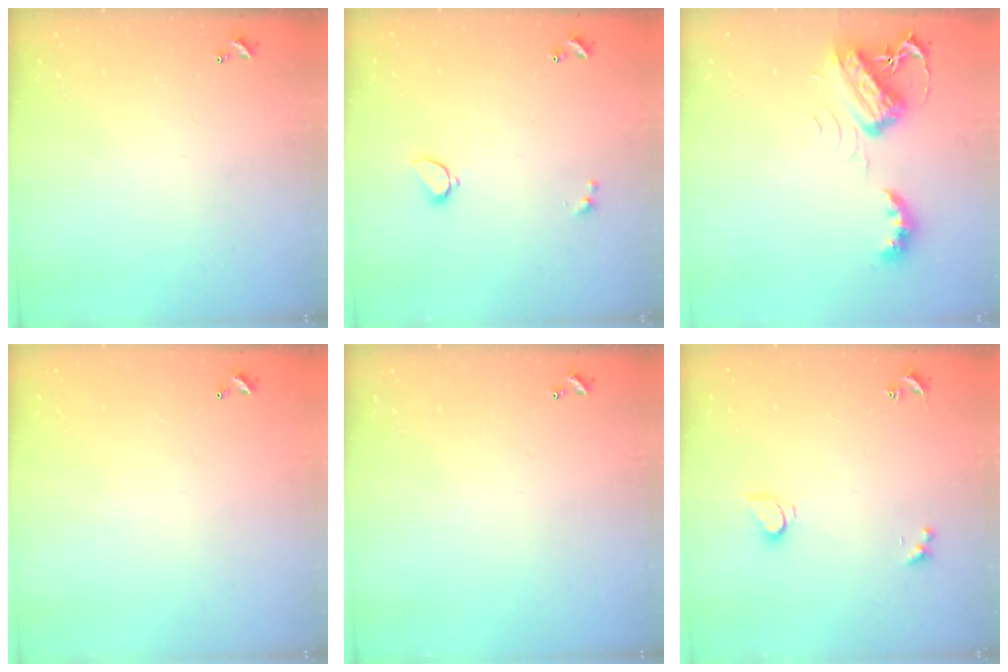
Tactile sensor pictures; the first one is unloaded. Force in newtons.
{"total": 1.7, "press": 1.6, "slide": 0.5}
{"total": 7.0, "press": 7.0, "slide": 0.1}
{"total": 2.8, "press": 2.8, "slide": 0.1}
{"total": 0.0}
{"total": 2.9, "press": 2.9, "slide": 0.5}